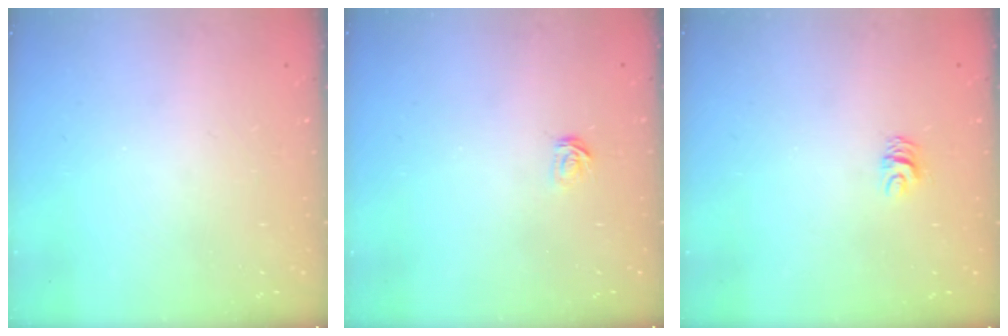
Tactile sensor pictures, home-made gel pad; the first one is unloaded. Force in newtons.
{"total": 3.1, "press": 3.1, "slide": 0.3}
{"total": 5.1, "press": 5.0, "slide": 0.3}